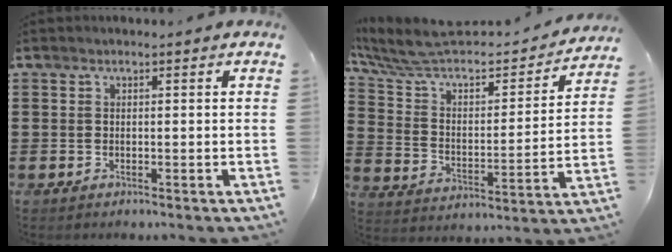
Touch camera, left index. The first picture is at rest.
{"total": 7.6, "force": [6.6, 2.4, 2.9], "torque": [-0.091, -0.047, 0.107]}